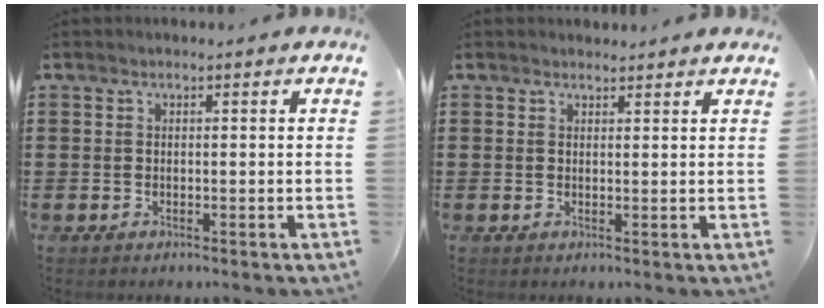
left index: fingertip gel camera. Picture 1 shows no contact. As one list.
[{"total": 1.5, "force": [1.4, 0.4, 0.0], "torque": [-0.003, 0.002, 0.028]}]